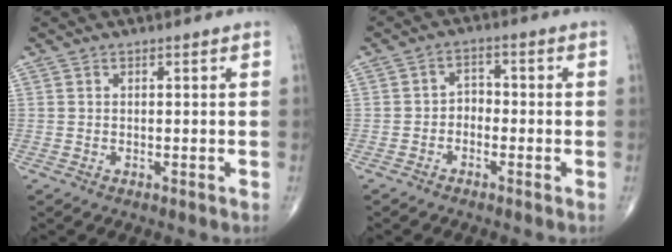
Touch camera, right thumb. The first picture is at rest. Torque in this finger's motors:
{"motor_torque": [-0.20, 0.02, -0.11, -0.12, 0.04]}